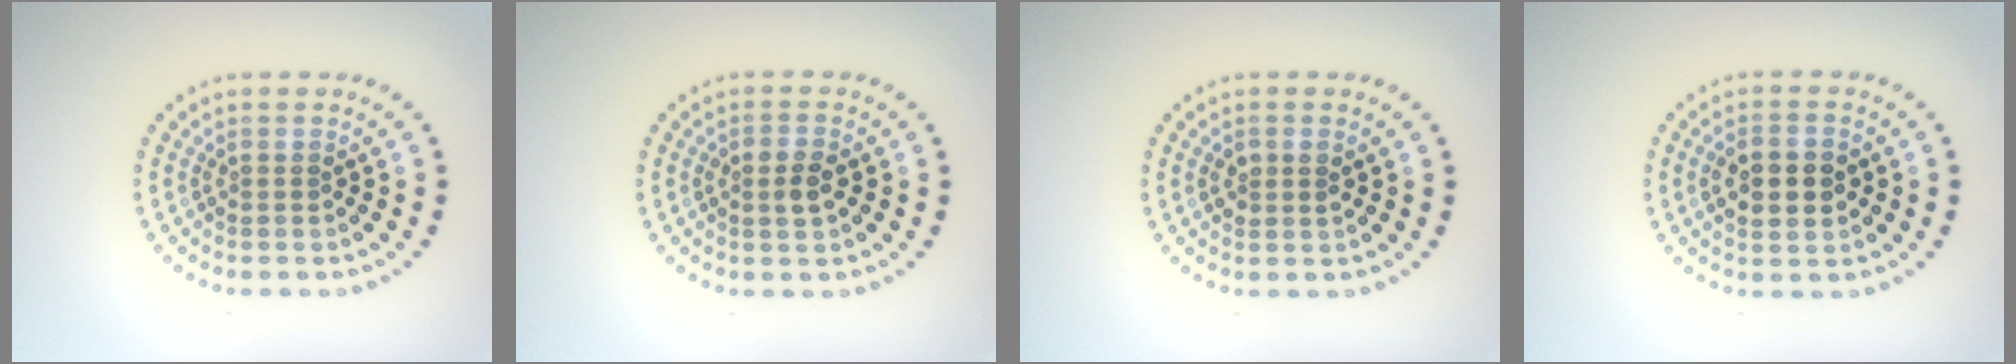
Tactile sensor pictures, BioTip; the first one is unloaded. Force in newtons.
{"total": 1.9, "press": 1.9, "slide": 0.2}
{"total": 1.4, "press": 1.4, "slide": 0.2}
{"total": 4.5, "press": 4.5, "slide": 0.2}